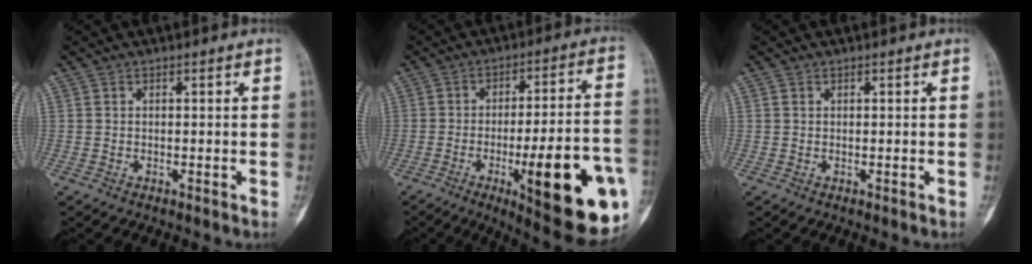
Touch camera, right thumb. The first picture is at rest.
{"total": 23.7, "force": [-7.5, 5.6, 21.8], "torque": [-0.257, 0.010, -0.091]}
{"total": 0.0}